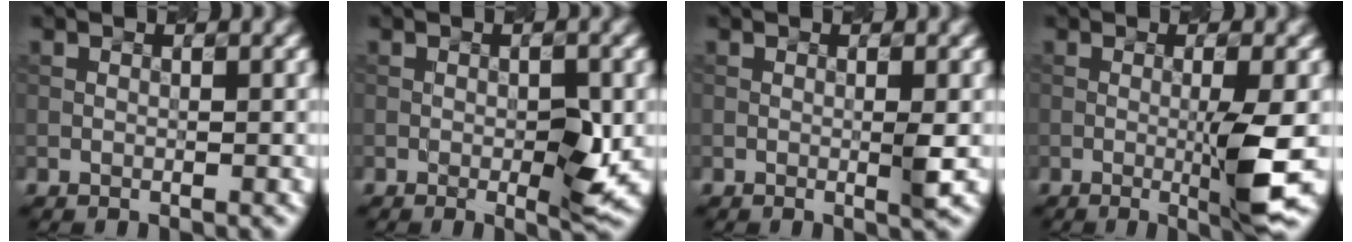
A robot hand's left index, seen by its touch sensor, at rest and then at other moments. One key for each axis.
{"total": 2.6, "fx": -0.4, "fy": 0.3, "fz": 2.6, "tx": -0.043, "ty": -0.004, "tz": 0.000}
{"total": 1.6, "fx": -0.1, "fy": 0.2, "fz": 1.6, "tx": -0.025, "ty": -0.002, "tz": -0.001}
{"total": 4.6, "fx": -0.8, "fy": 0.4, "fz": 4.5, "tx": -0.074, "ty": -0.009, "tz": -0.007}